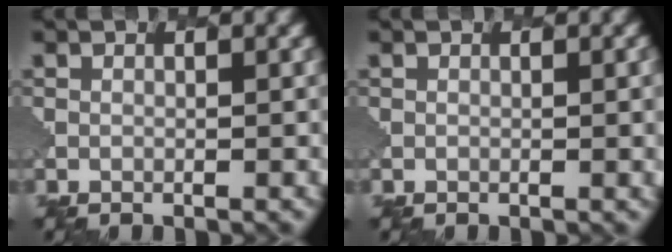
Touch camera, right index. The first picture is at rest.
{"total": 1.8, "force": [0.2, 0.6, 1.6], "torque": [-0.009, 0.003, 0.001]}